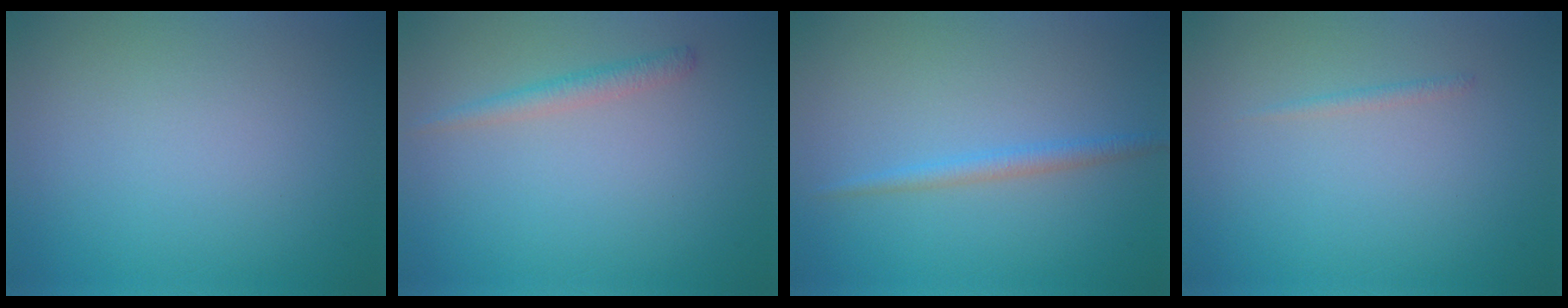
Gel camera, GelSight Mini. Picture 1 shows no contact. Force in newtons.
{"total": 1.6, "press": 1.6, "slide": 0.1}
{"total": 1.6, "press": 1.6, "slide": 0.0}
{"total": 0.6, "press": 0.6, "slide": 0.1}